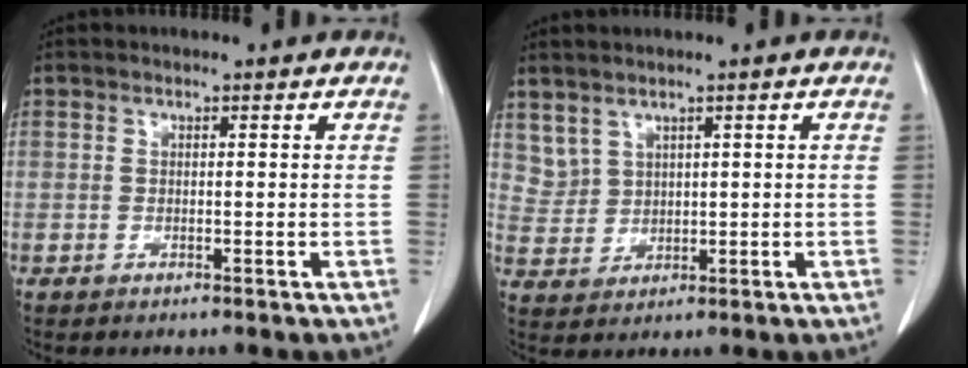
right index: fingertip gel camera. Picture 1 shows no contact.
{"total": 3.6, "force": [2.6, 2.4, 0.7], "torque": [-0.017, 0.005, 0.068]}